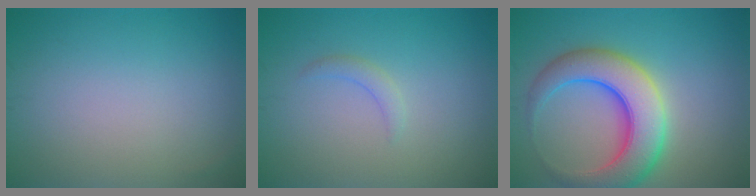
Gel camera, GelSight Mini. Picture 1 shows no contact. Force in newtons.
{"total": 1.2, "press": 1.2, "slide": 0.2}
{"total": 8.3, "press": 8.3, "slide": 0.3}